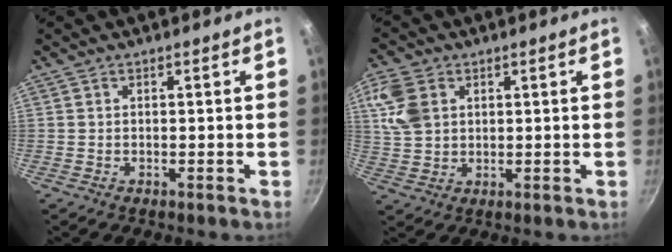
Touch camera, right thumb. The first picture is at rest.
{"total": 8.6, "force": [2.9, 6.2, 5.1], "torque": [-0.098, 0.000, 0.059]}